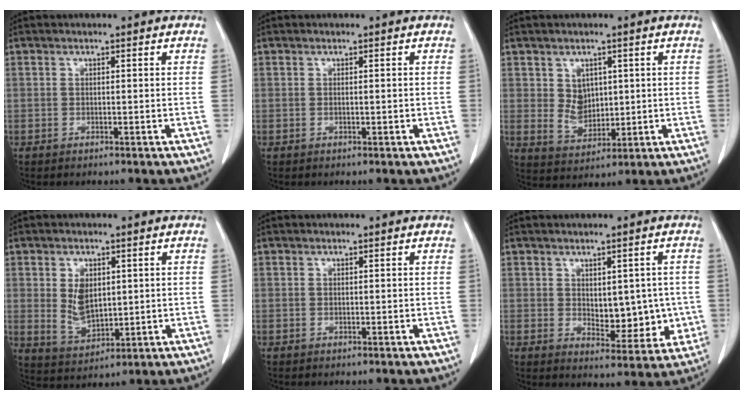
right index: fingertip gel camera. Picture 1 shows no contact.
{"total": 0.7, "force": [-0.1, 0.2, 0.7], "torque": [-0.016, 0.003, 0.003]}
{"total": 5.6, "force": [1.1, 4.4, 3.4], "torque": [-0.062, 0.006, 0.037]}
{"total": 6.9, "force": [1.0, 4.4, 5.2], "torque": [-0.106, 0.003, 0.036]}
{"total": 0.0}
{"total": 8.9, "force": [0.0, 4.9, 7.4], "torque": [-0.086, 0.006, 0.017]}